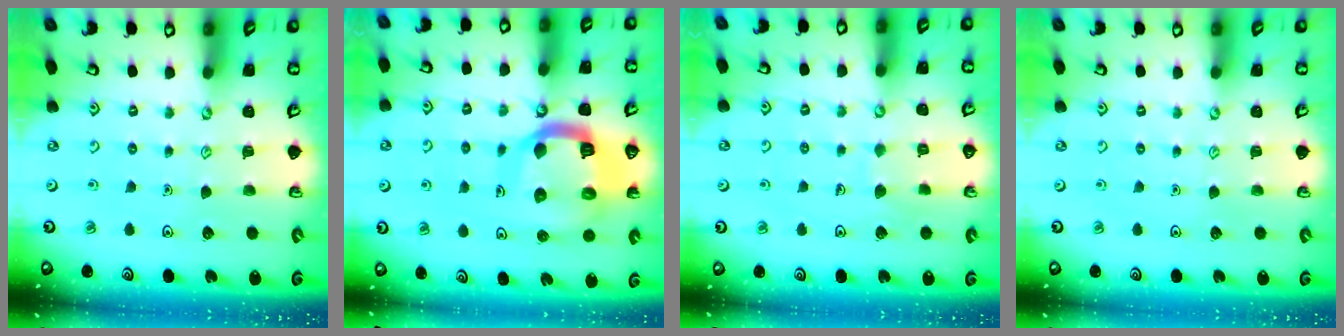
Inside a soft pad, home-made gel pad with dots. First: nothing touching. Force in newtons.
{"total": 15.8, "press": 15.7, "slide": 1.9}
{"total": 5.7, "press": 5.7, "slide": 0.5}
{"total": 0.0}